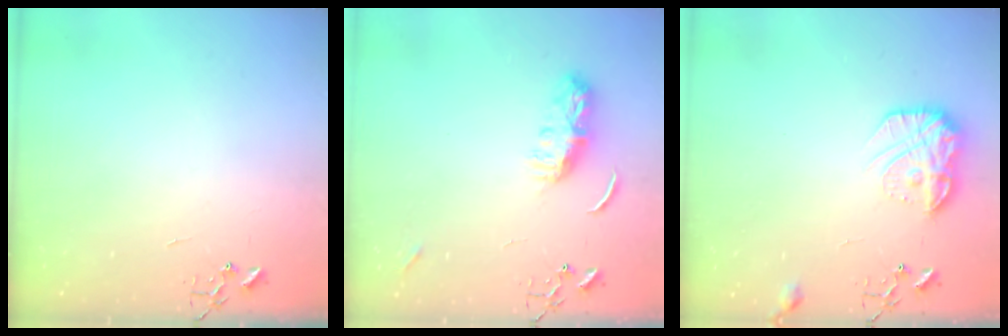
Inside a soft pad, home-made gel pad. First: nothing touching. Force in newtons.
{"total": 7.4, "press": 7.4, "slide": 0.5}
{"total": 14.1, "press": 14.1, "slide": 0.8}